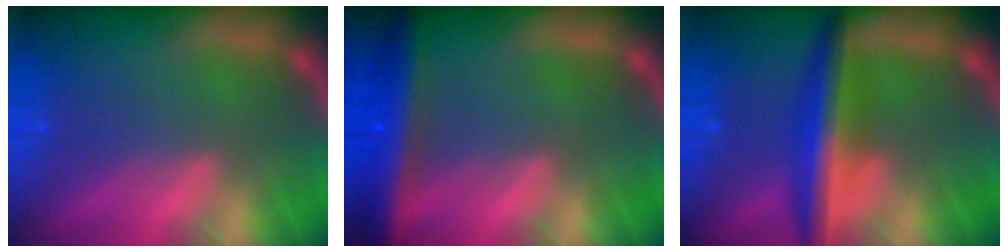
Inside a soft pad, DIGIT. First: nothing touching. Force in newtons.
{"total": 6.4}
{"total": 6.0}